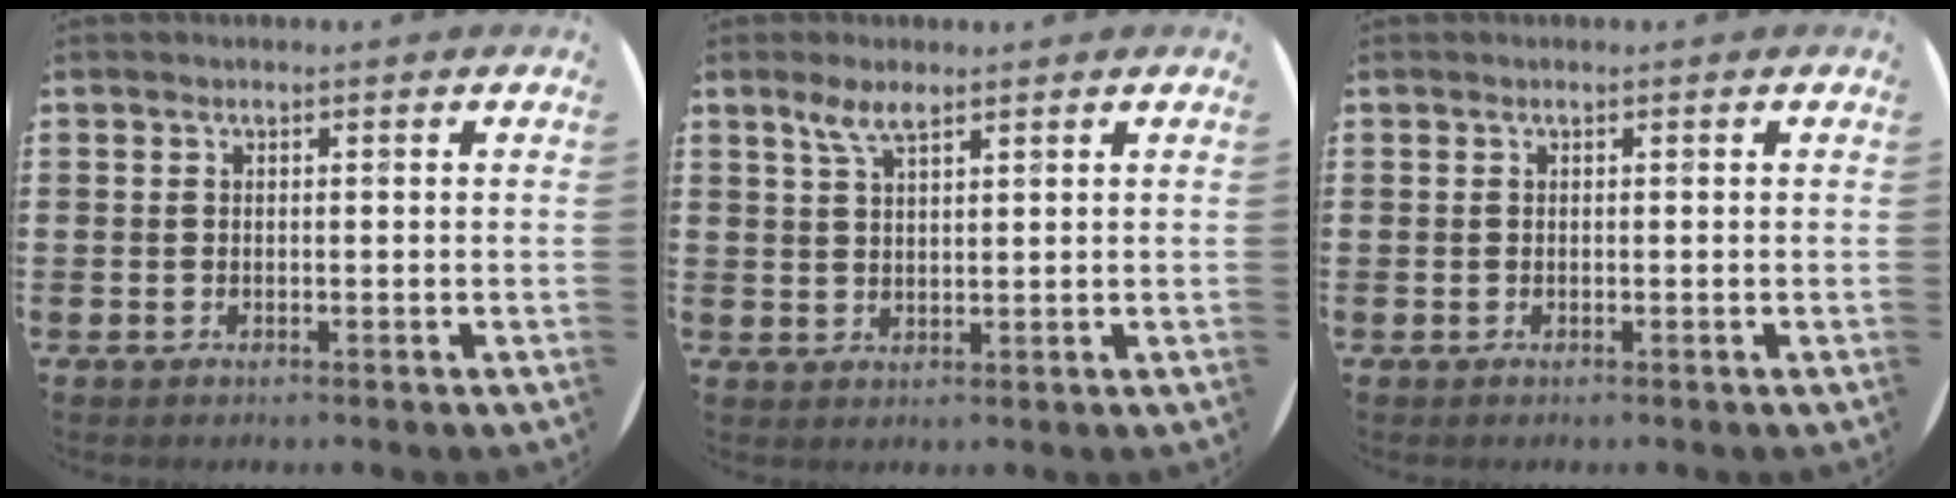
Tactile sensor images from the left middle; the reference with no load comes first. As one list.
[{"total": 3.6, "force": [2.6, 1.0, 2.3], "torque": [-0.051, 0.006, 0.046]}, {"total": 0.0}]